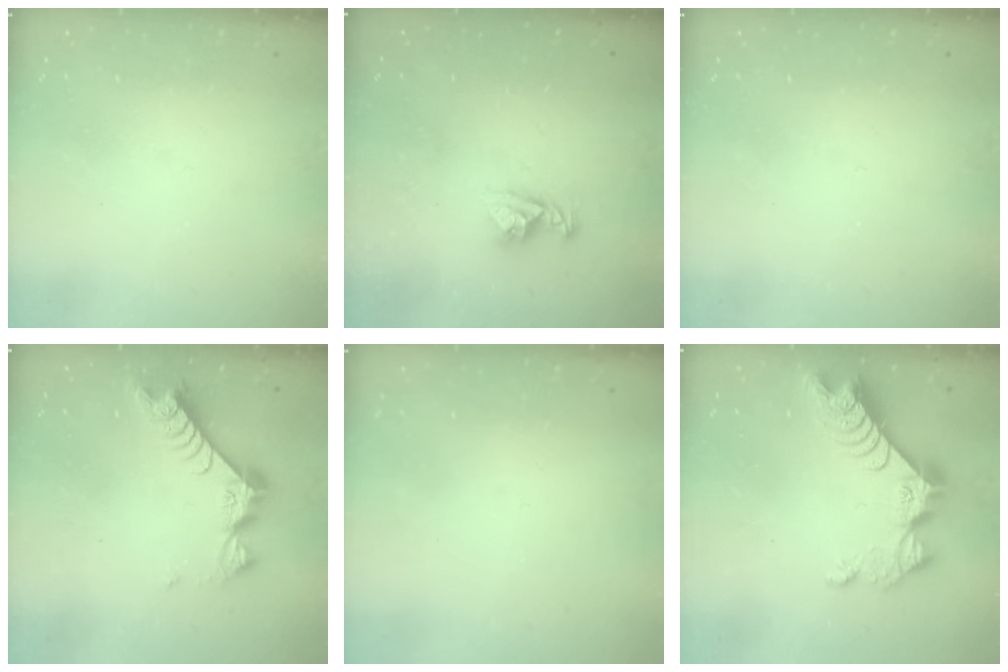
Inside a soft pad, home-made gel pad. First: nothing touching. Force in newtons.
{"total": 7.6, "press": 7.6, "slide": 0.6}
{"total": 0.0}
{"total": 9.4, "press": 9.4, "slide": 0.9}
{"total": 0.0}
{"total": 11.1, "press": 11.0, "slide": 1.0}